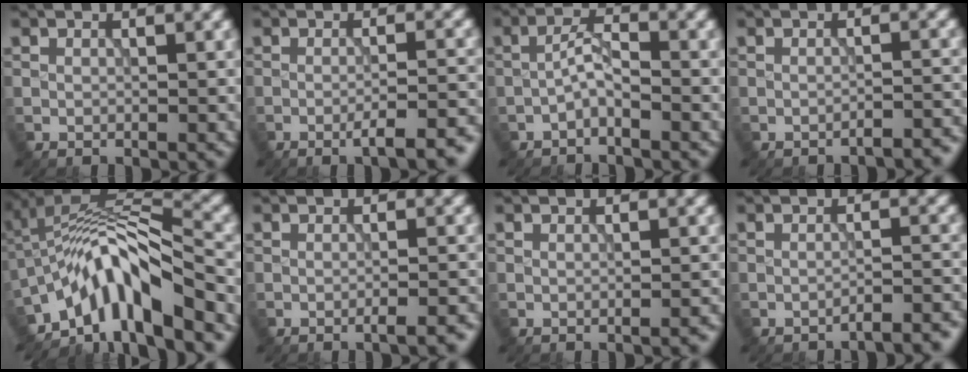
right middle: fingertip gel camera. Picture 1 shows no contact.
{"total": 4.9, "force": [-2.6, 1.1, 4.0], "torque": [-0.052, 0.004, -0.036]}
{"total": 1.7, "force": [-1.0, 0.4, 1.3], "torque": [-0.031, 0.010, -0.025]}
{"total": 2.2, "force": [-1.8, 0.5, 1.1], "torque": [-0.009, 0.005, -0.027]}
{"total": 10.3, "force": [-5.7, 3.0, 8.0], "torque": [-0.124, 0.010, -0.105]}
{"total": 2.9, "force": [-1.8, 0.7, 2.2], "torque": [-0.025, 0.007, -0.029]}
{"total": 1.1, "force": [-0.6, 0.3, 0.8], "torque": [-0.006, -0.001, -0.011]}
{"total": 3.1, "force": [-2.6, 0.6, 1.6], "torque": [-0.013, 0.008, -0.038]}